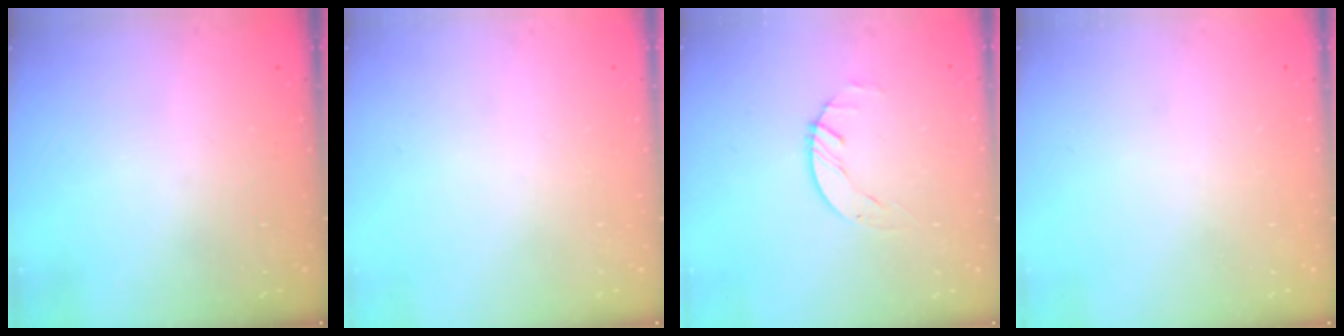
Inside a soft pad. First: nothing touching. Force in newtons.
{"total": 0.0}
{"total": 0.6, "press": 0.6, "slide": 0.2}
{"total": 0.0}